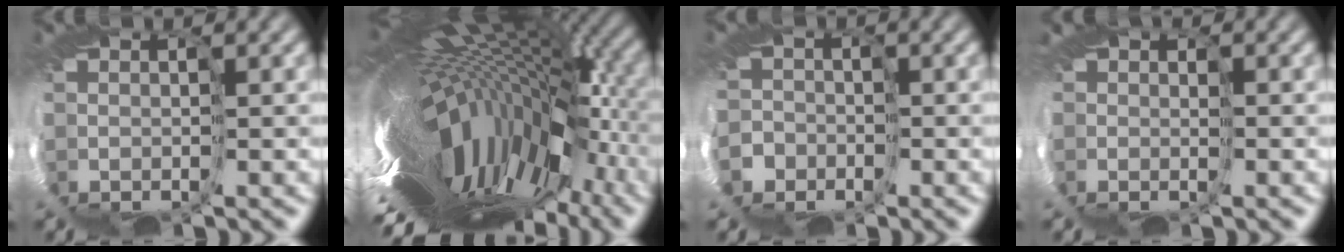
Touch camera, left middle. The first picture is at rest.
{"total": 14.5, "force": [-0.6, 4.2, 13.8], "torque": [-0.159, -0.027, 0.007]}
{"total": 4.8, "force": [-3.1, 3.2, -1.6], "torque": [0.013, -0.026, -0.062]}
{"total": 2.1, "force": [-0.7, 1.9, 0.6], "torque": [0.002, -0.002, -0.021]}